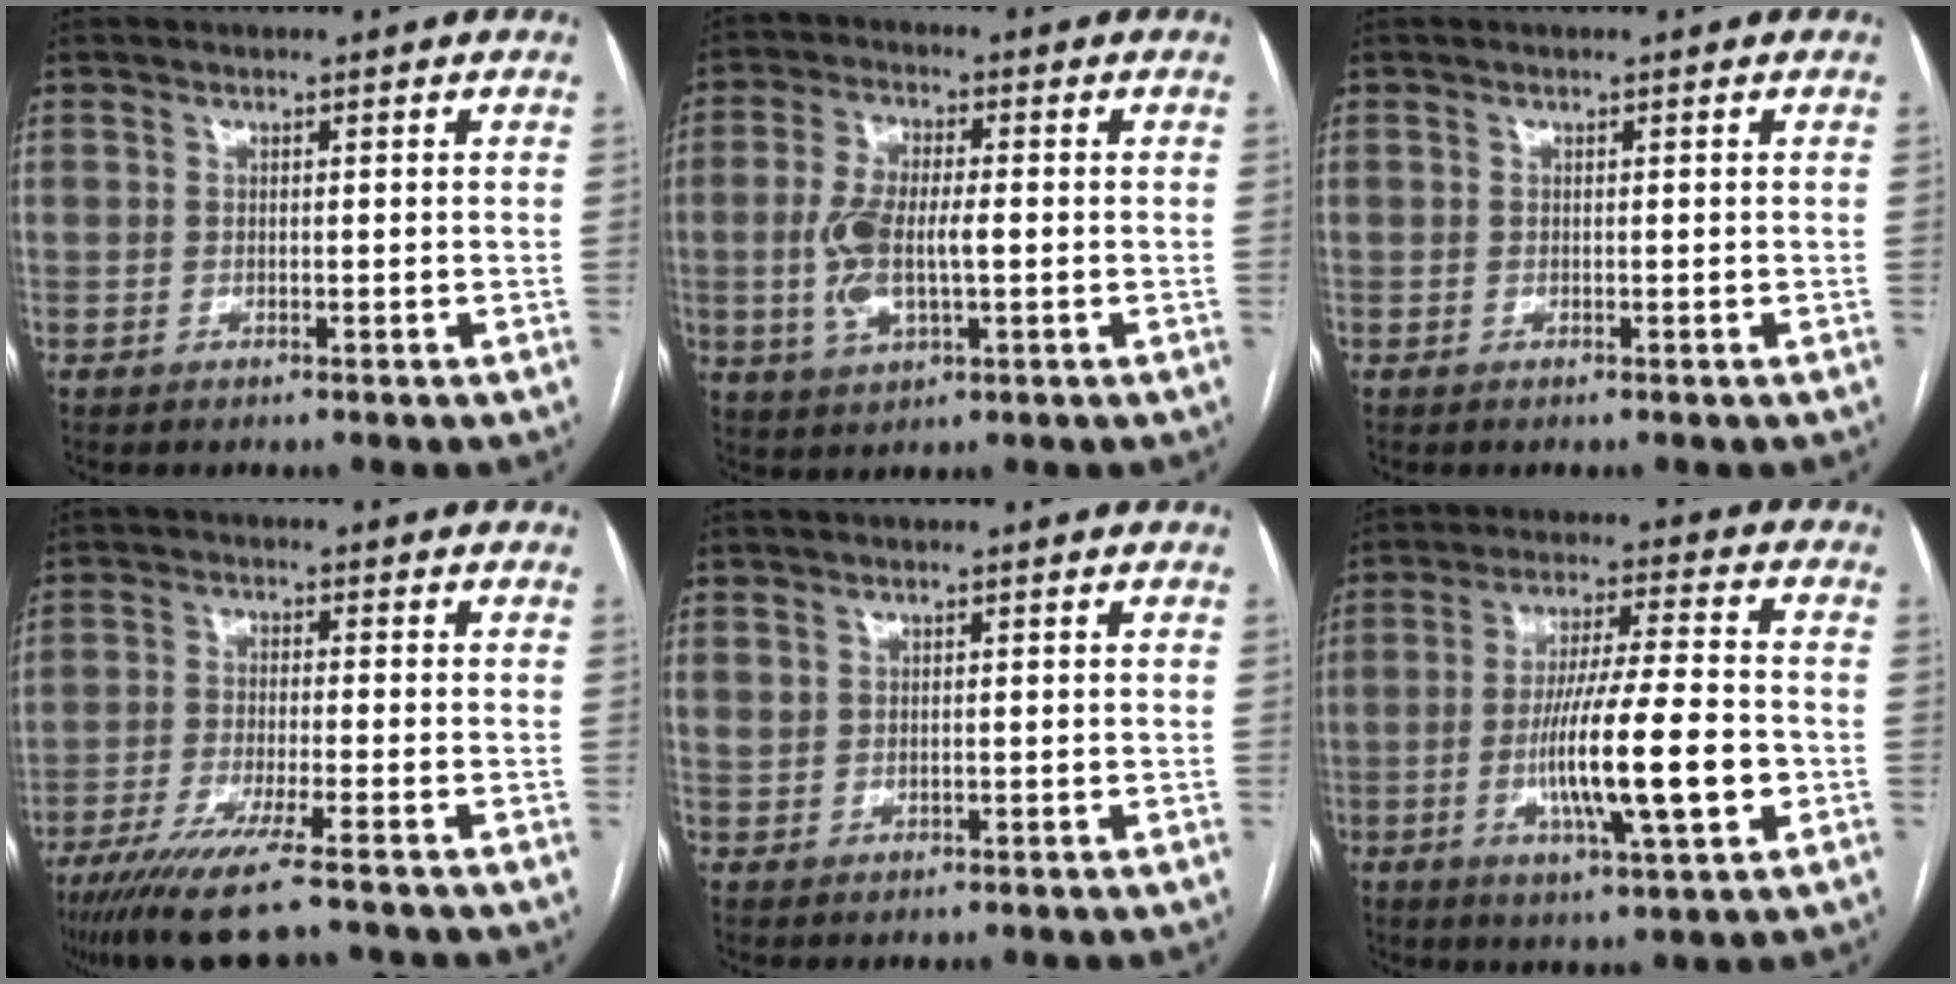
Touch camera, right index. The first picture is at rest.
{"total": 8.5, "force": [-0.8, 3.3, 7.9], "torque": [-0.170, 0.009, -0.010]}
{"total": 0.0}
{"total": 11.6, "force": [-8.5, 0.3, 7.8], "torque": [-0.128, -0.031, -0.139]}
{"total": 0.9, "force": [0.5, 0.7, 0.3], "torque": [-0.004, 0.009, 0.012]}
{"total": 14.0, "force": [-3.3, 1.1, 13.6], "torque": [-0.240, -0.007, -0.056]}